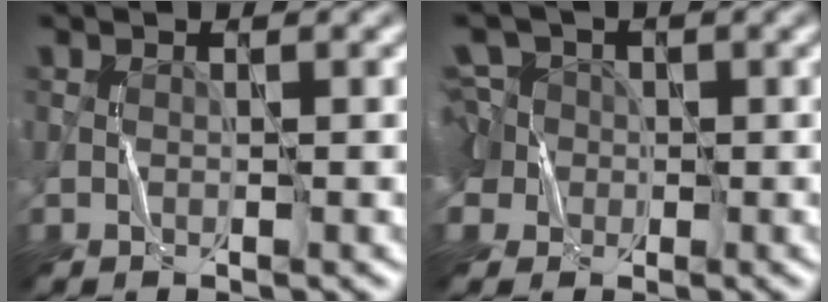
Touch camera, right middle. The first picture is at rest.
{"total": 7.7, "force": [0.2, 6.9, 3.2], "torque": [-0.072, 0.038, -0.044]}